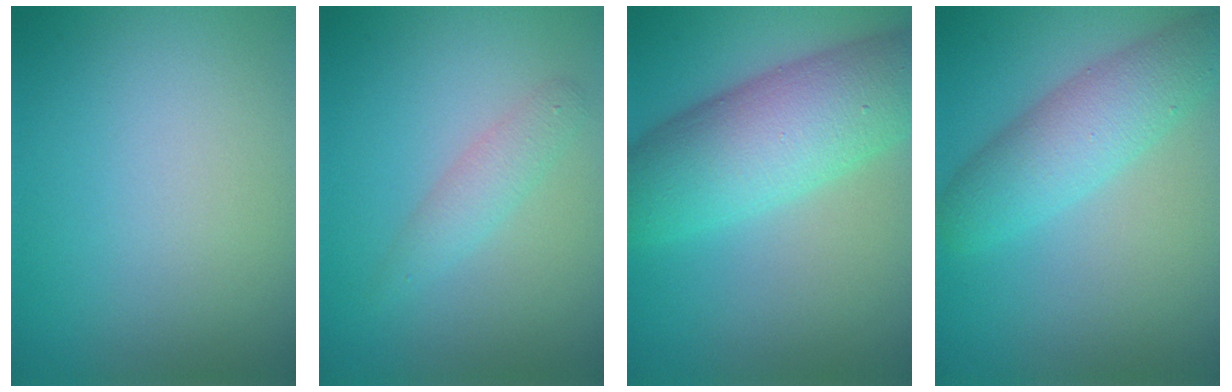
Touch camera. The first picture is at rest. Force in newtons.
{"total": 1.9, "press": 1.9, "slide": 0.0}
{"total": 9.6, "press": 9.6, "slide": 0.4}
{"total": 5.2, "press": 5.2, "slide": 0.2}